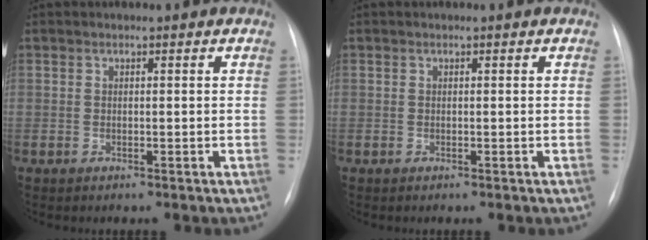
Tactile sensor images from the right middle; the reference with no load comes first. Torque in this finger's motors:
{"motor_torque": [-0.38, -0.26, -0.01, 0.00]}